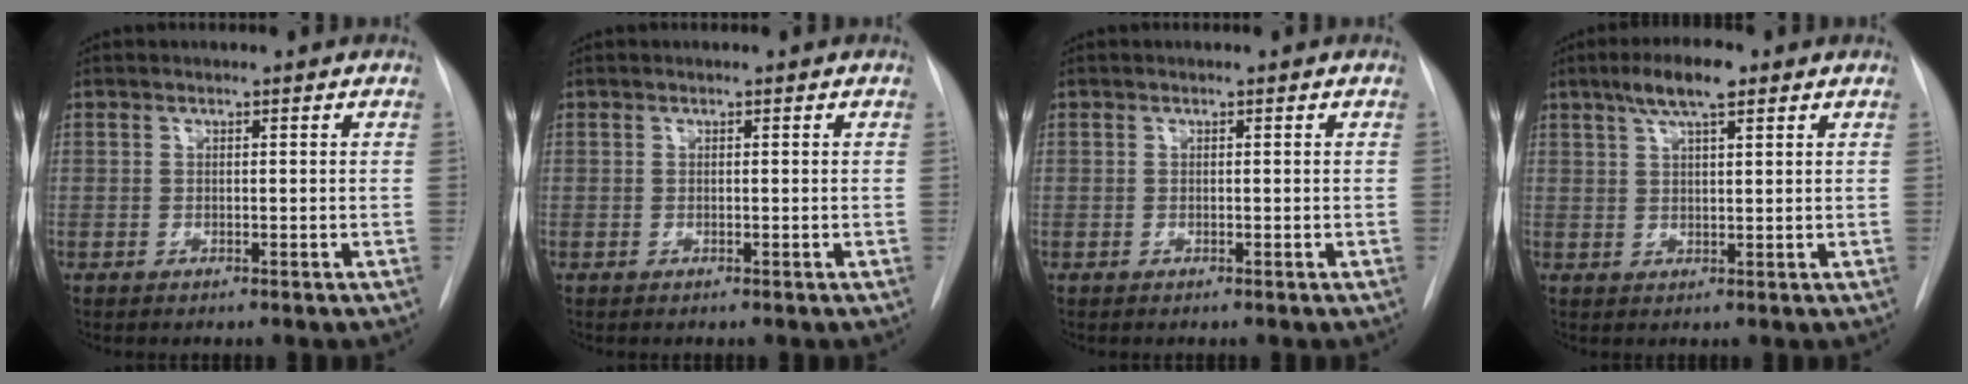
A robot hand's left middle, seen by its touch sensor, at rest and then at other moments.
{"total": 0.0}
{"total": 0.0}
{"total": 6.0, "force": [3.7, 1.1, 4.6], "torque": [-0.088, 0.011, 0.063]}